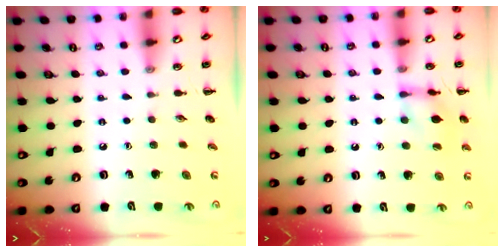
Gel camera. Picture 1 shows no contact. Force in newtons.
{"total": 11.4, "press": 11.4, "slide": 0.4}